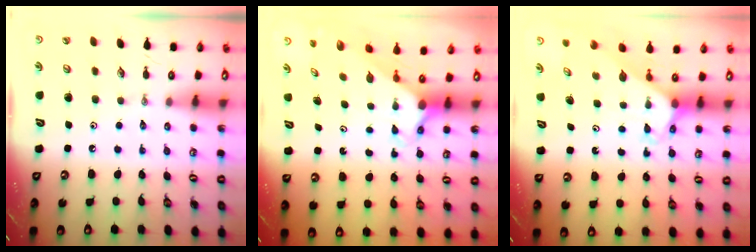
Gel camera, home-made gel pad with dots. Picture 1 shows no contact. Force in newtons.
{"total": 2.5, "press": 2.5, "slide": 0.2}
{"total": 2.7, "press": 2.7, "slide": 0.2}